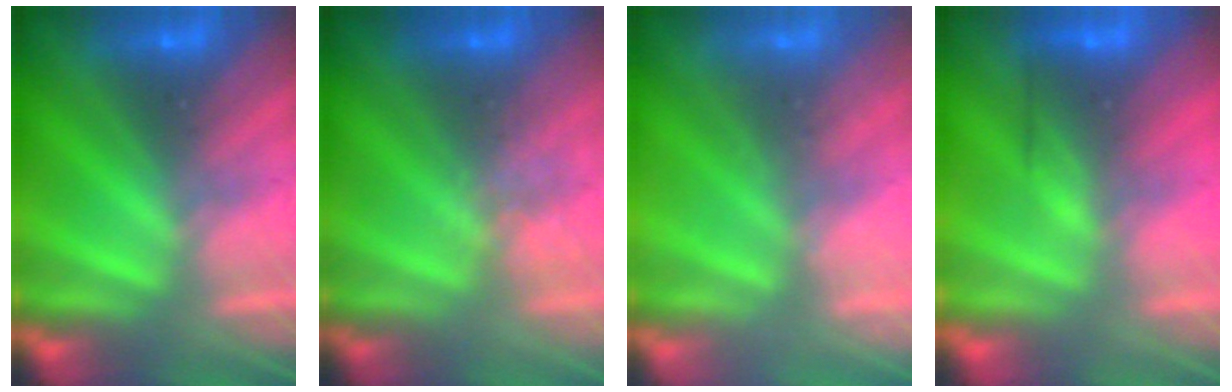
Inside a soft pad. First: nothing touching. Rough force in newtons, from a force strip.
{"total": 2.1}
{"total": 2.2}
{"total": 3.0}